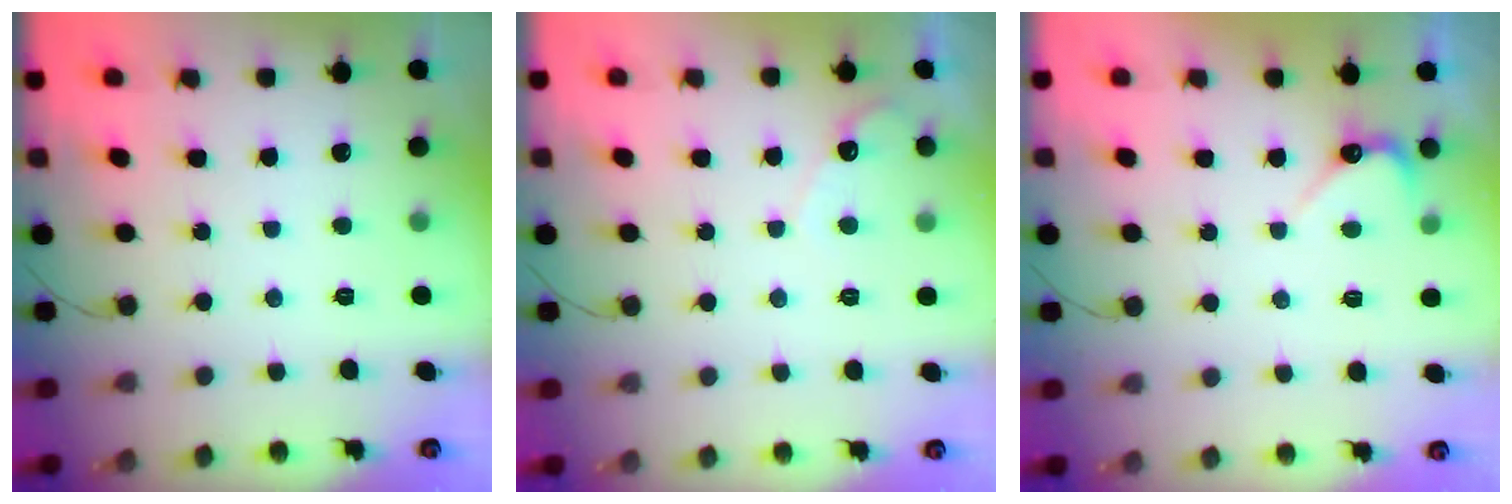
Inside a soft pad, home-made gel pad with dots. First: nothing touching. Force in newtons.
{"total": 4.0, "press": 4.0, "slide": 0.2}
{"total": 2.9, "press": 2.9, "slide": 0.3}